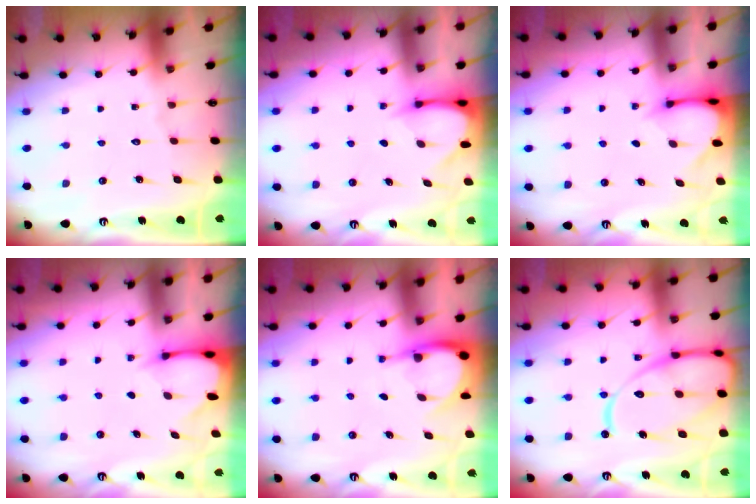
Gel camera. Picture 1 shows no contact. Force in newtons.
{"total": 3.7, "press": 3.7, "slide": 0.2}
{"total": 3.3, "press": 3.3, "slide": 0.3}
{"total": 2.4, "press": 2.3, "slide": 0.3}
{"total": 4.9, "press": 4.9, "slide": 0.5}
{"total": 17.4, "press": 17.3, "slide": 2.0}